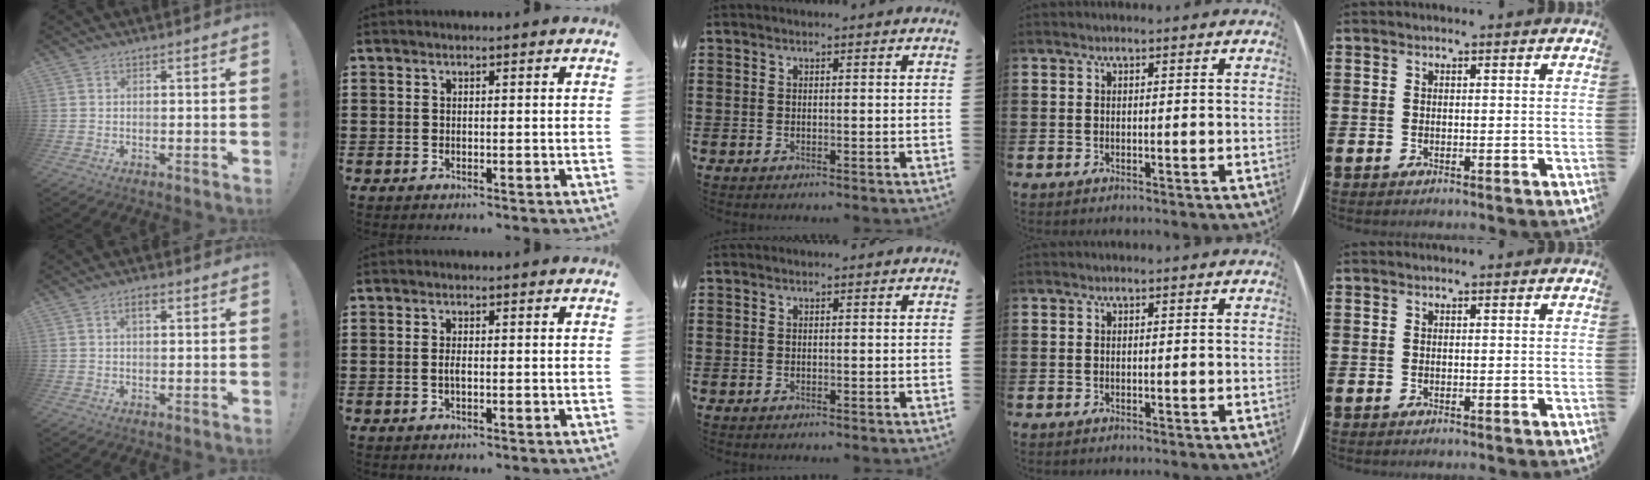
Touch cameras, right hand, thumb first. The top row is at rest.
{"thumb": {"total": 2.7, "force": [1.1, 1.1, 2.2], "torque": [-0.032, 0.001, 0.014]}, "index": {"total": 1.3, "force": [-0.2, 0.3, 1.3], "torque": [-0.032, -0.003, -0.007]}}